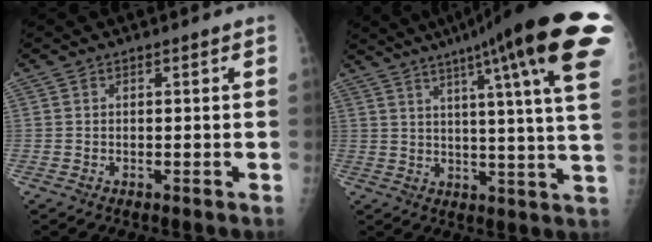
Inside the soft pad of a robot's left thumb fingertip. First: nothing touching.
{"total": 25.2, "force": [13.6, 2.4, 21.1], "torque": [-0.258, -0.027, 0.170]}